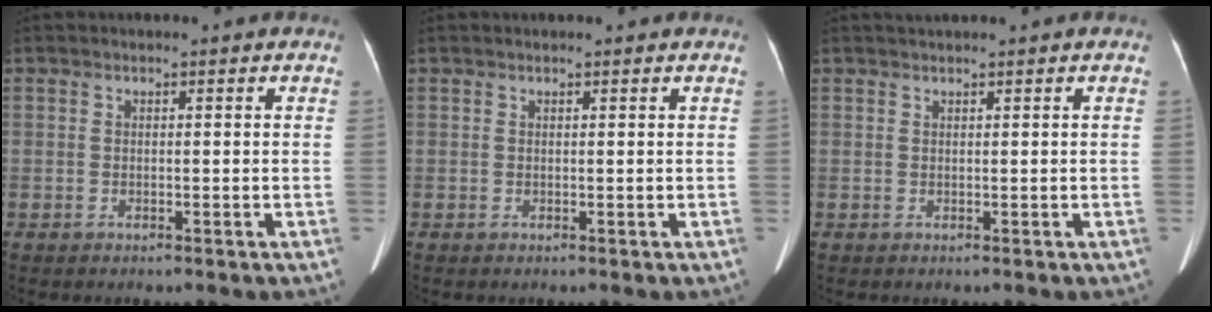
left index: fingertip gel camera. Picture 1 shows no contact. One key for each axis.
{"total": 1.4, "fx": 1.3, "fy": 0.2, "fz": 0.5, "tx": -0.010, "ty": 0.016, "tz": 0.015}
{"total": 1.2, "fx": 1.0, "fy": -0.3, "fz": 0.6, "tx": -0.010, "ty": 0.015, "tz": 0.025}